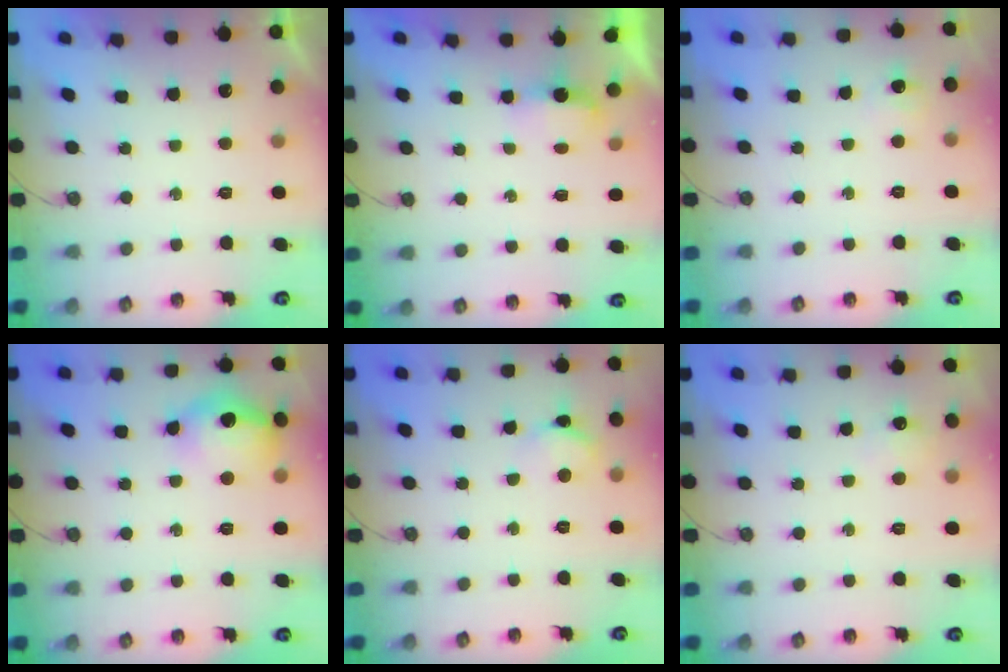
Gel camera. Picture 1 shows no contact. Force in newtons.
{"total": 3.0, "press": 2.9, "slide": 0.6}
{"total": 3.6, "press": 3.5, "slide": 0.7}
{"total": 14.4, "press": 14.4, "slide": 1.1}
{"total": 4.2, "press": 4.2, "slide": 0.4}
{"total": 5.6, "press": 5.5, "slide": 0.7}